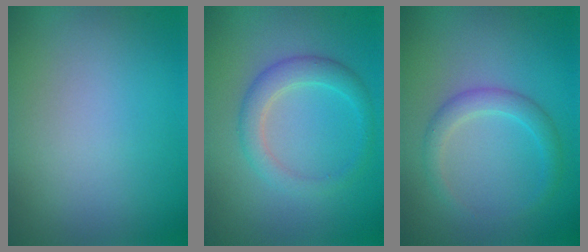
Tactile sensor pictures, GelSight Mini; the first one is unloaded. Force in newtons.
{"total": 2.8, "press": 2.8, "slide": 0.1}
{"total": 2.3, "press": 2.3, "slide": 0.1}